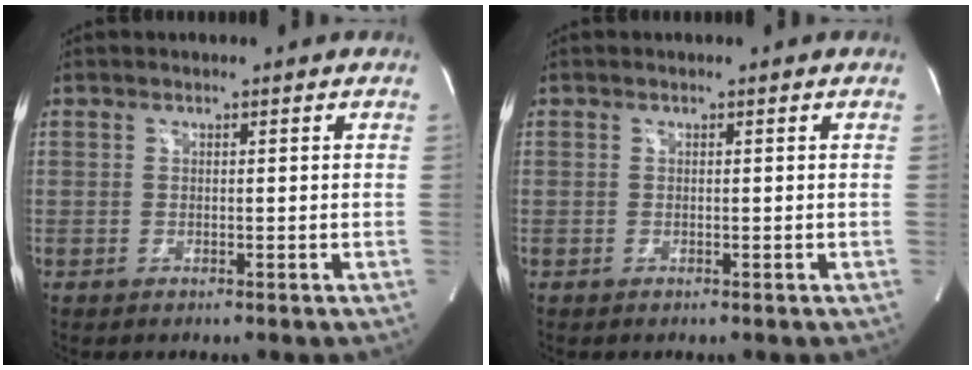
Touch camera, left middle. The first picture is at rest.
{"total": 0.0}